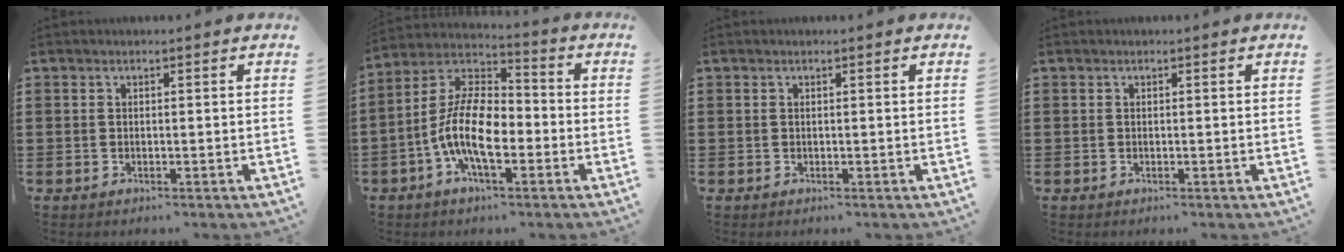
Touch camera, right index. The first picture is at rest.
{"total": 12.0, "force": [-3.7, 5.3, 10.0], "torque": [-0.237, -0.003, -0.076]}
{"total": 0.0}
{"total": 0.0}